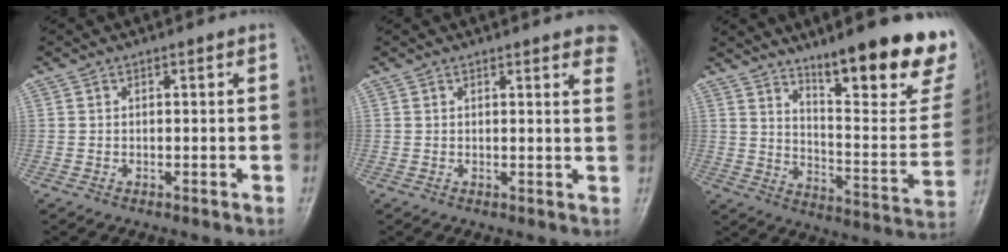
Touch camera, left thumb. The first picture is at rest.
{"total": 7.4, "force": [5.5, 1.8, 4.5], "torque": [-0.032, -0.016, 0.049]}
{"total": 24.0, "force": [16.1, 5.5, 16.9], "torque": [-0.196, -0.098, 0.238]}